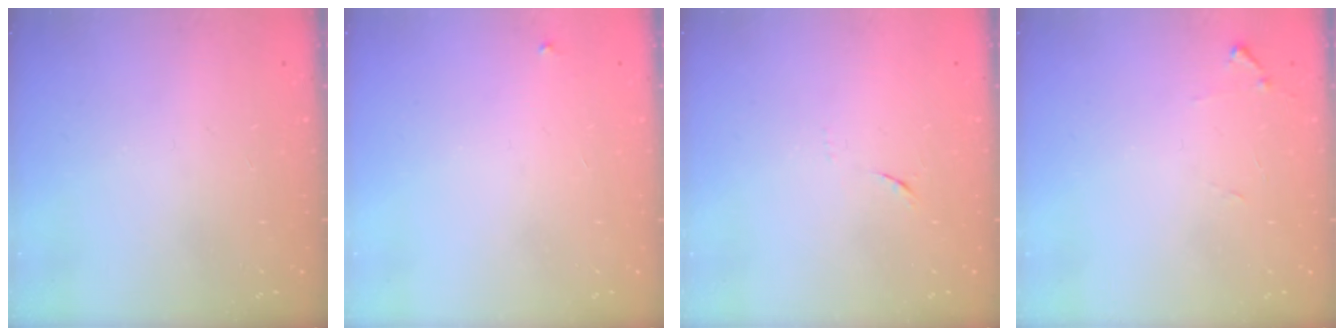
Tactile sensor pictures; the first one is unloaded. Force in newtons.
{"total": 2.1, "press": 2.1, "slide": 0.1}
{"total": 4.5, "press": 4.4, "slide": 0.9}
{"total": 5.8, "press": 5.7, "slide": 0.4}